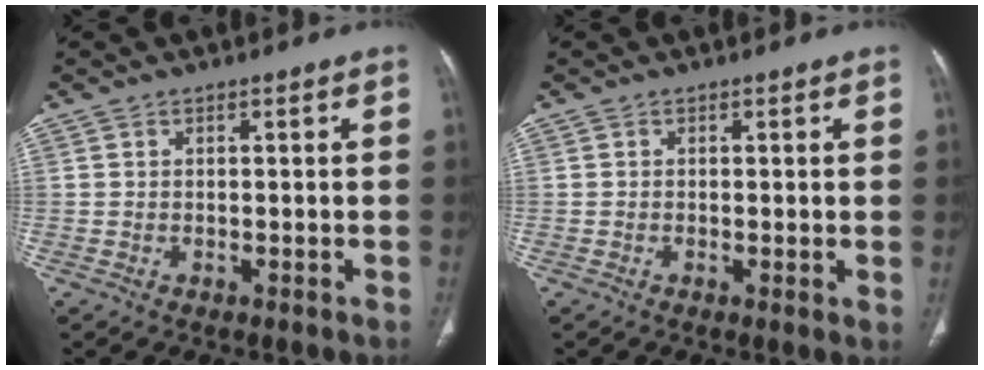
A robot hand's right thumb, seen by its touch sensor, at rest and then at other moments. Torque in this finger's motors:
{"motor_torque": [-0.10, 0.15, -0.21, 0.11, -0.02]}